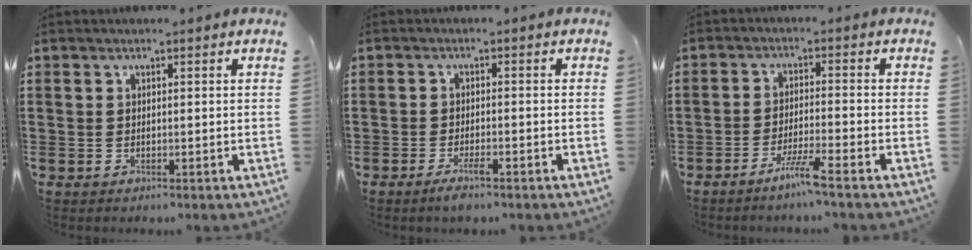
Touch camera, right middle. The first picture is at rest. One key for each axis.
{"total": 2.5, "fx": -1.6, "fy": 0.4, "fz": 1.9, "tx": -0.038, "ty": -0.002, "tz": -0.031}
{"total": 4.4, "fx": -3.4, "fy": -0.4, "fz": 2.8, "tx": -0.052, "ty": -0.006, "tz": -0.063}